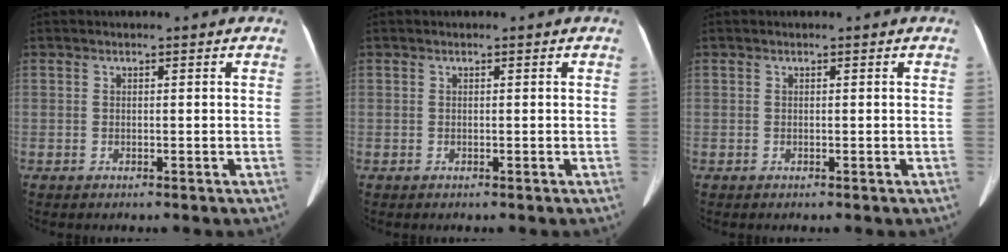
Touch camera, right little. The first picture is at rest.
{"total": 0.0}
{"total": 0.0}